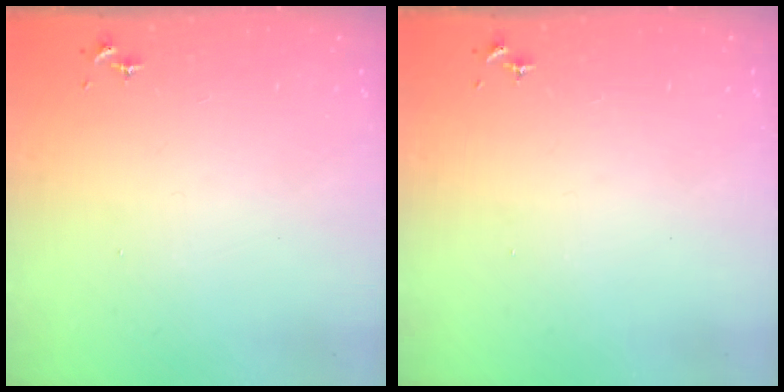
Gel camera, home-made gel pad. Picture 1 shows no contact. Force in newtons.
{"total": 0.0}